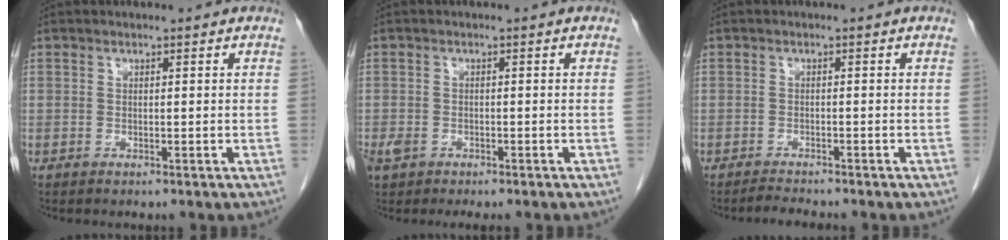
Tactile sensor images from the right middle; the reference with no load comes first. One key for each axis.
{"total": 2.6, "fx": -1.7, "fy": 1.4, "fz": 1.3, "tx": -0.028, "ty": -0.001, "tz": -0.023}
{"total": 1.9, "fx": -1.9, "fy": -0.3, "fz": 0.4, "tx": -0.017, "ty": -0.012, "tz": -0.032}